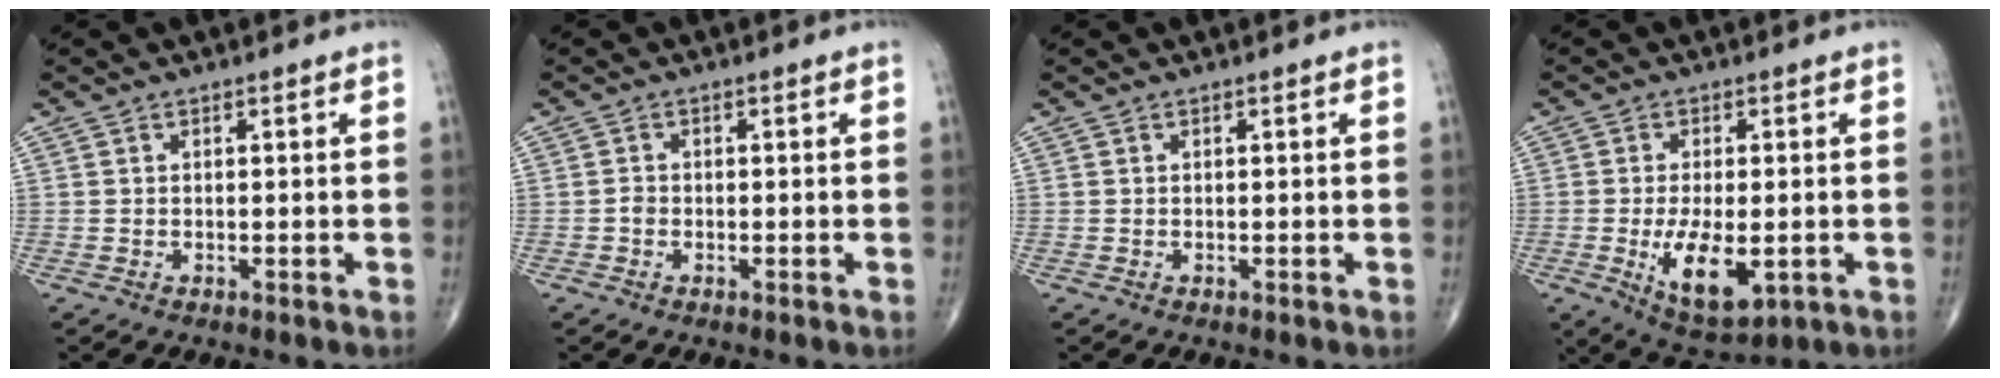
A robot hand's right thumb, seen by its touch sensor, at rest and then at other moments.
{"total": 0.6, "force": [-0.2, 0.5, 0.3], "torque": [-0.005, 0.001, -0.007]}
{"total": 0.0}
{"total": 10.6, "force": [-2.4, 4.9, 9.0], "torque": [-0.145, -0.016, -0.028]}